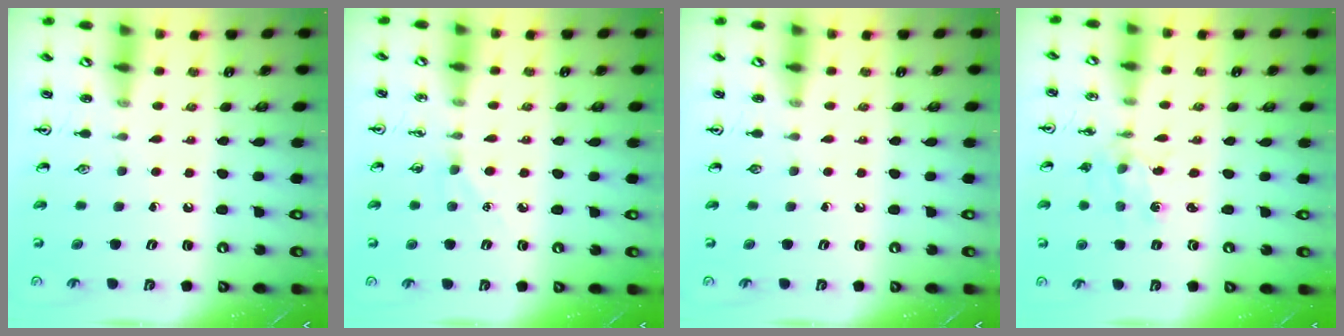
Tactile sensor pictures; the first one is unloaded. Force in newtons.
{"total": 5.5, "press": 5.5, "slide": 0.5}
{"total": 0.0}
{"total": 2.1, "press": 2.1, "slide": 0.3}